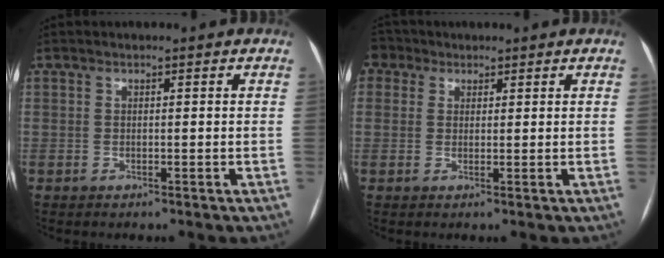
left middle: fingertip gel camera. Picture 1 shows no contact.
{"total": 3.6, "force": [1.9, 3.0, 0.8], "torque": [-0.016, 0.020, 0.035]}